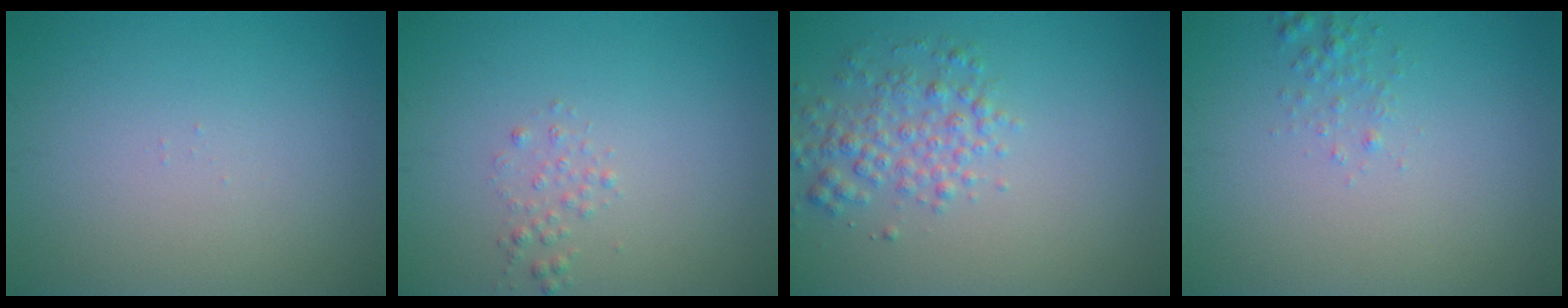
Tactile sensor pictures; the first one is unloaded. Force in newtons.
{"total": 0.9, "press": 0.9, "slide": 0.1}
{"total": 3.1, "press": 3.1, "slide": 0.1}
{"total": 0.9, "press": 0.9, "slide": 0.1}